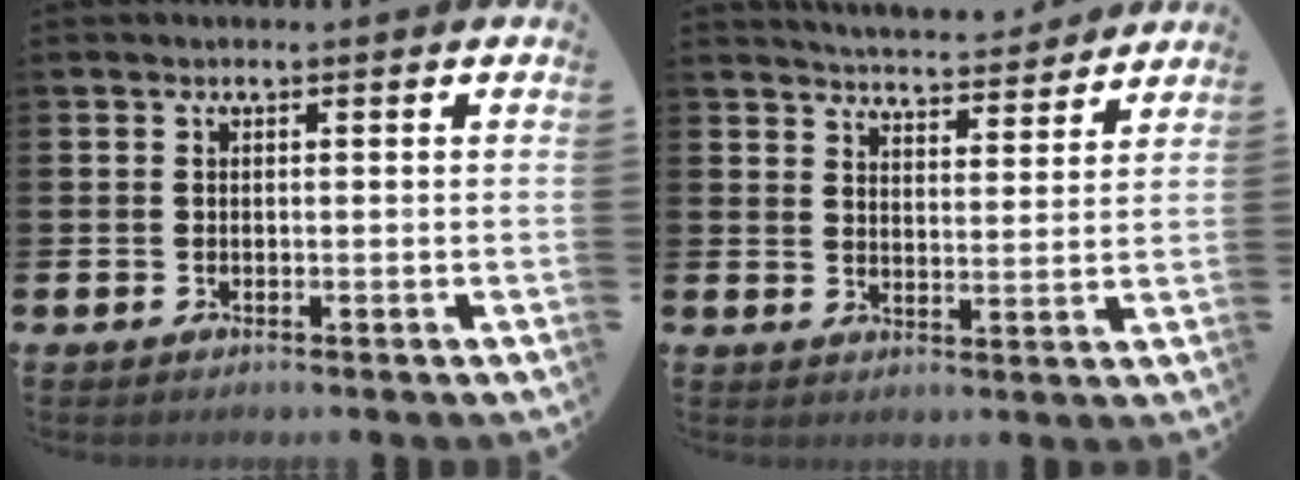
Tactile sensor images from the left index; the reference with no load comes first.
{"total": 5.2, "force": [5.2, 0.2, 0.1], "torque": [-0.014, -0.042, 0.092]}